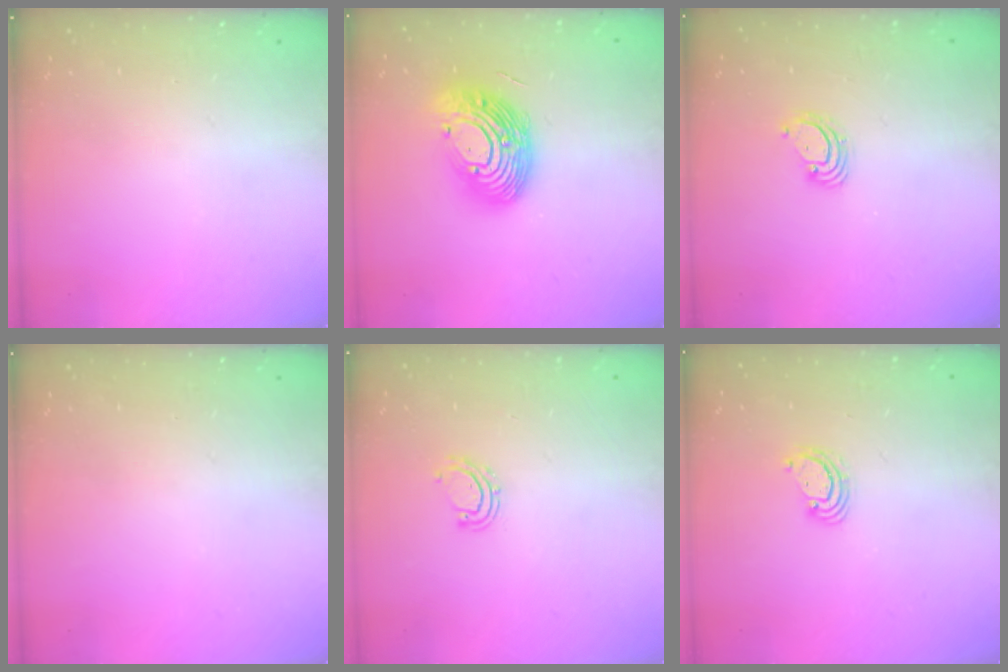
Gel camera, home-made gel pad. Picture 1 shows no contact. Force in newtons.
{"total": 16.9, "press": 16.8, "slide": 1.6}
{"total": 3.4, "press": 3.4, "slide": 0.2}
{"total": 0.0}
{"total": 6.1, "press": 5.9, "slide": 1.4}
{"total": 3.3, "press": 3.3, "slide": 0.2}